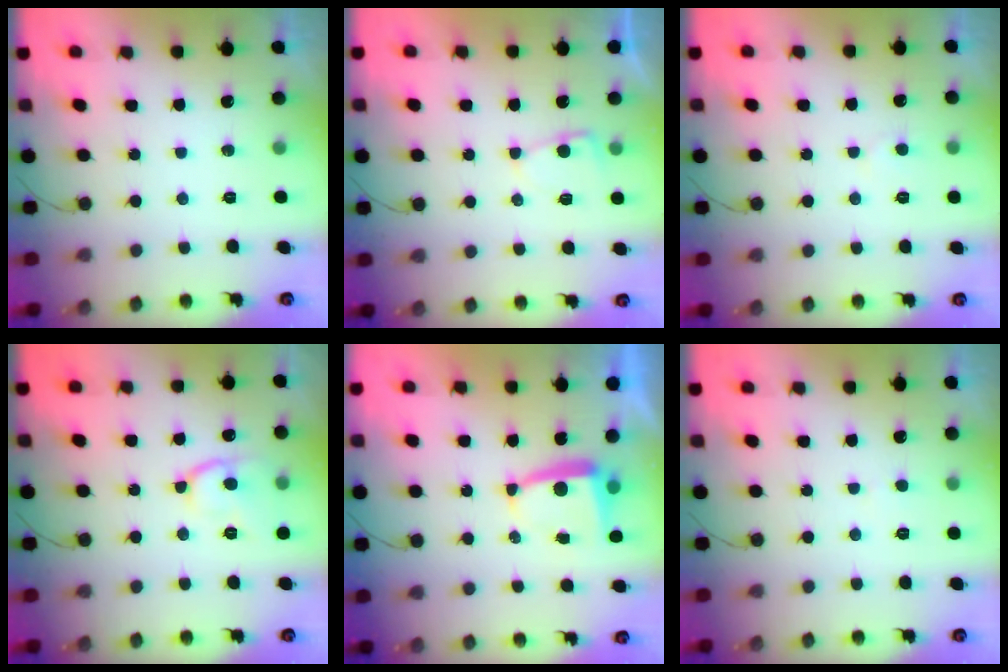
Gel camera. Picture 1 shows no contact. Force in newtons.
{"total": 4.0, "press": 4.0, "slide": 0.3}
{"total": 3.0, "press": 3.0, "slide": 0.3}
{"total": 11.8, "press": 11.8, "slide": 1.1}
{"total": 5.3, "press": 5.3, "slide": 0.6}
{"total": 2.0, "press": 2.0, "slide": 0.1}